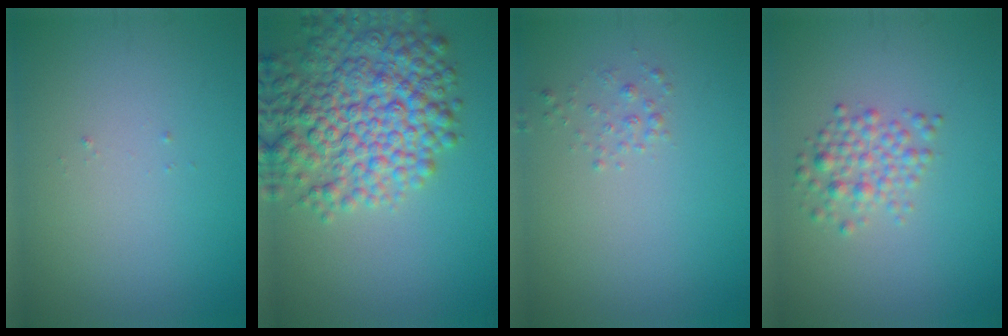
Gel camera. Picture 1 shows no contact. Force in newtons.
{"total": 9.4, "press": 9.3, "slide": 0.3}
{"total": 1.0, "press": 1.0, "slide": 0.1}
{"total": 2.5, "press": 2.5, "slide": 0.1}